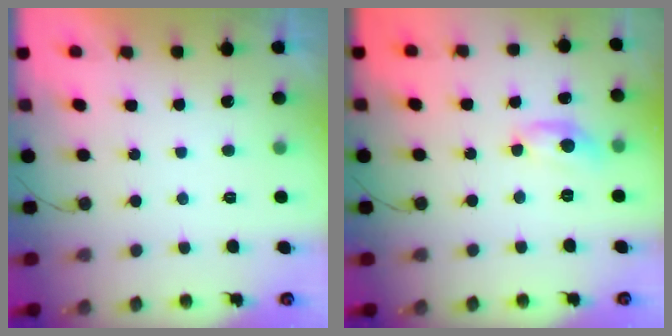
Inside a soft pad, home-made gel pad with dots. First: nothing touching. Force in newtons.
{"total": 7.5, "press": 7.4, "slide": 0.4}